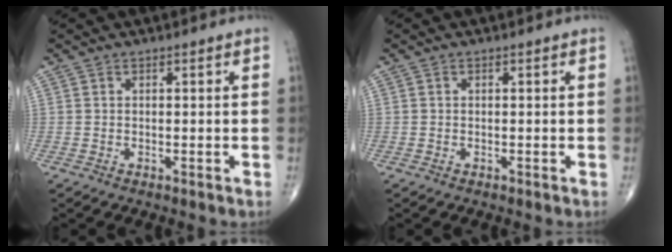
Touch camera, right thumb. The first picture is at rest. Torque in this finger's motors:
{"motor_torque": [-0.28, -0.06, -0.14, -0.05, -0.02]}